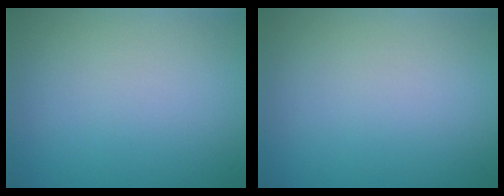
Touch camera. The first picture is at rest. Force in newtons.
{"total": 0.0}